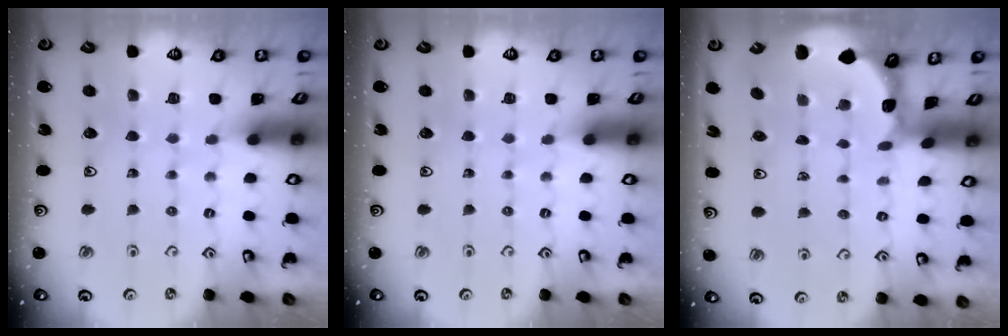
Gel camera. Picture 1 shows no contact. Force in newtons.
{"total": 0.0}
{"total": 1.3, "press": 1.2, "slide": 0.1}